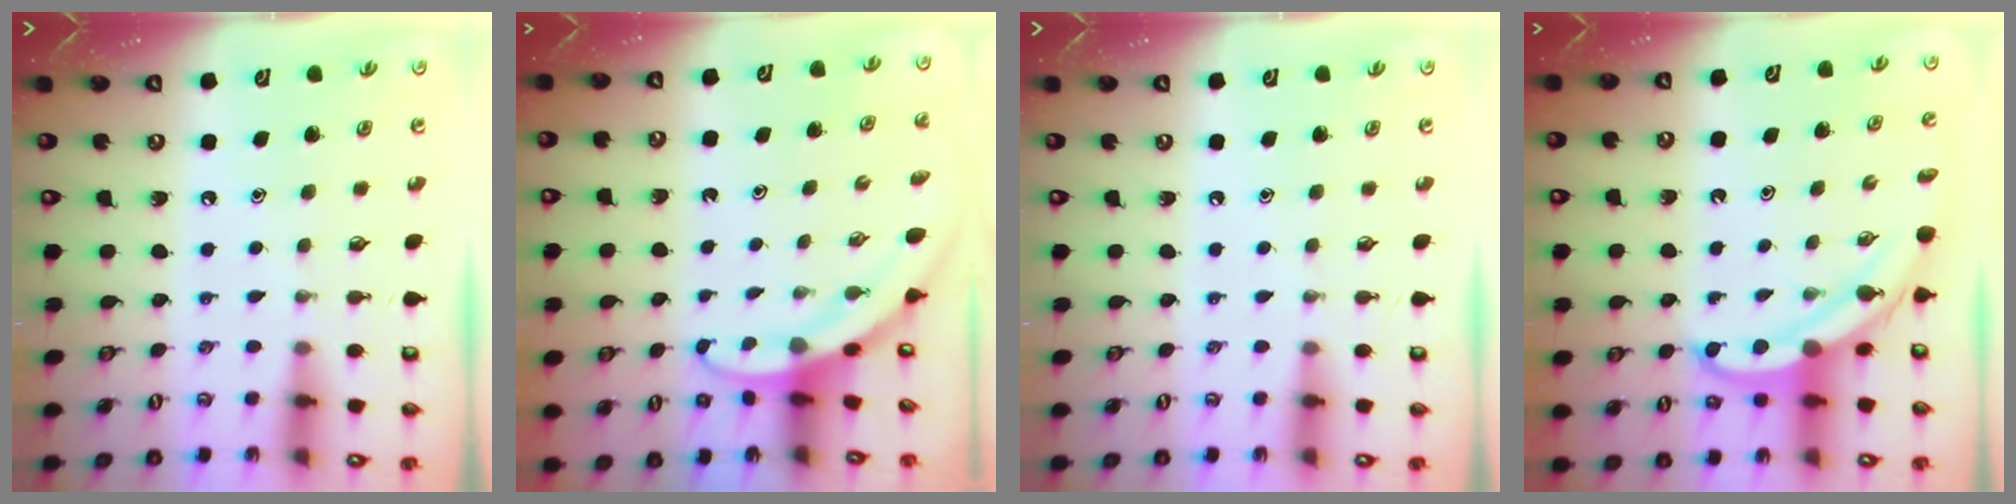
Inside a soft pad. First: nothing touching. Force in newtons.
{"total": 2.8, "press": 2.8, "slide": 0.0}
{"total": 0.0}
{"total": 5.6, "press": 5.6, "slide": 0.2}